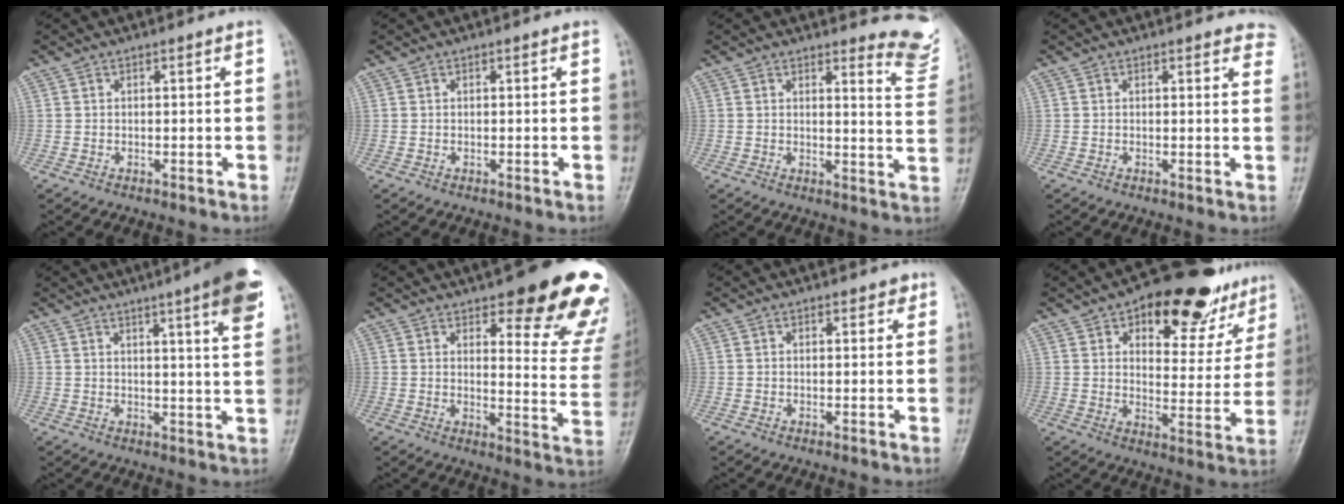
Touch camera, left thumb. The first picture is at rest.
{"total": 0.0}
{"total": 8.3, "force": [8.0, 1.5, 1.4], "torque": [0.014, -0.094, 0.070]}
{"total": 4.2, "force": [3.6, 1.7, 1.2], "torque": [0.019, -0.013, 0.019]}
{"total": 11.2, "force": [6.2, 1.1, 9.3], "torque": [-0.112, -0.022, 0.072]}
{"total": 20.0, "force": [13.5, 6.2, 13.4], "torque": [-0.116, -0.081, 0.158]}
{"total": 1.6, "force": [1.0, 1.0, 0.8], "torque": [0.005, -0.002, 0.008]}
{"total": 19.2, "force": [12.7, 9.3, 11.1], "torque": [-0.081, -0.045, 0.171]}